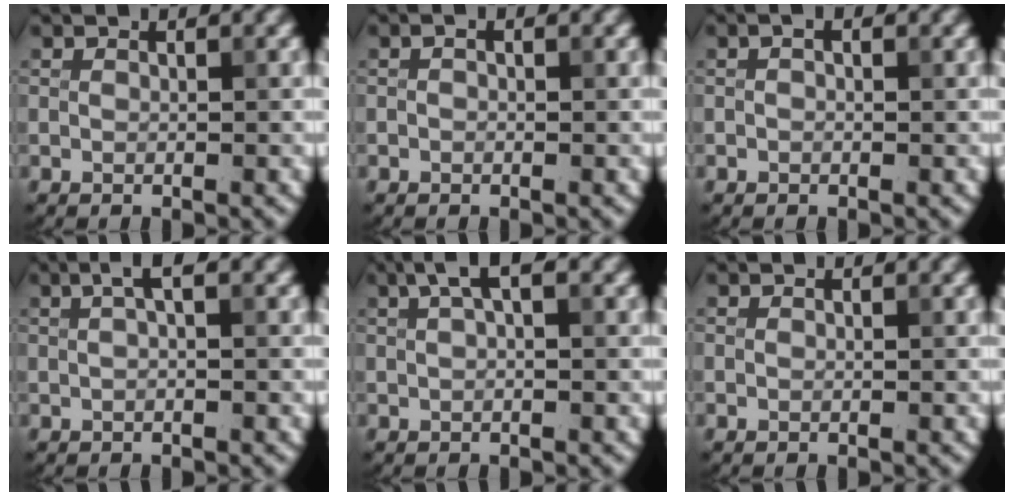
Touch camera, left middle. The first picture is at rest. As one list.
[{"total": 0.5, "force": [-0.1, 0.3, 0.4], "torque": [-0.006, 0.001, -0.004]}, {"total": 0.7, "force": [0.1, 0.4, 0.6], "torque": [-0.010, 0.001, -0.002]}, {"total": 1.7, "force": [0.6, 0.3, 1.5], "torque": [-0.028, 0.008, 0.009]}, {"total": 2.4, "force": [1.1, 0.6, 2.0], "torque": [-0.034, 0.008, 0.018]}, {"total": 0.0}]